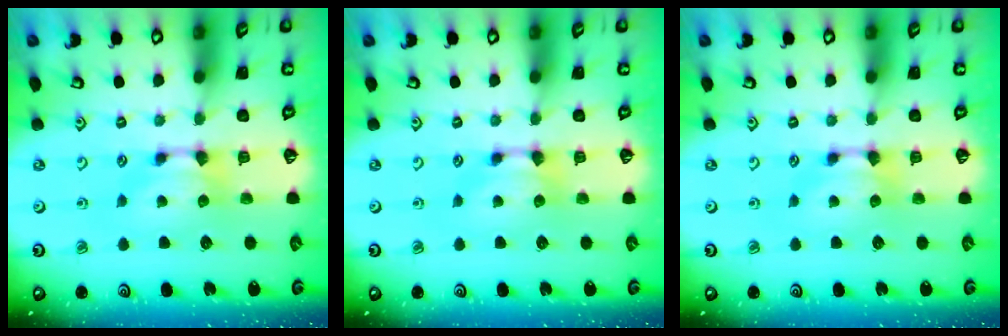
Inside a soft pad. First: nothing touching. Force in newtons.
{"total": 0.0}
{"total": 0.0}